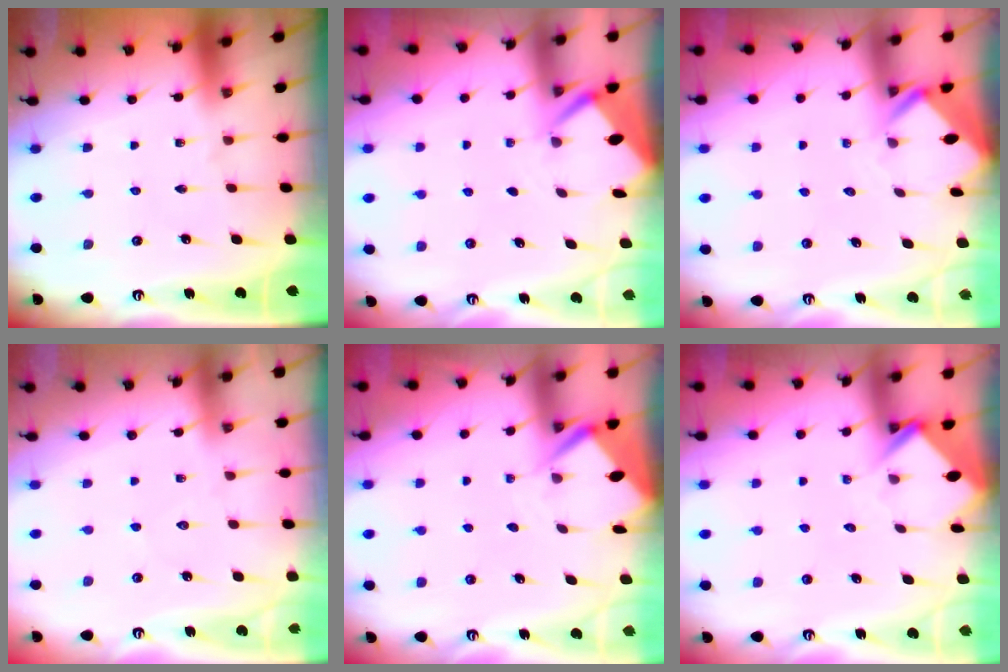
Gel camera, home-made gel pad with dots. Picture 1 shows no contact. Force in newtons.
{"total": 2.7, "press": 2.6, "slide": 0.4}
{"total": 2.6, "press": 2.6, "slide": 0.1}
{"total": 3.5, "press": 3.5, "slide": 0.4}
{"total": 3.7, "press": 3.7, "slide": 0.4}
{"total": 3.8, "press": 3.8, "slide": 0.2}